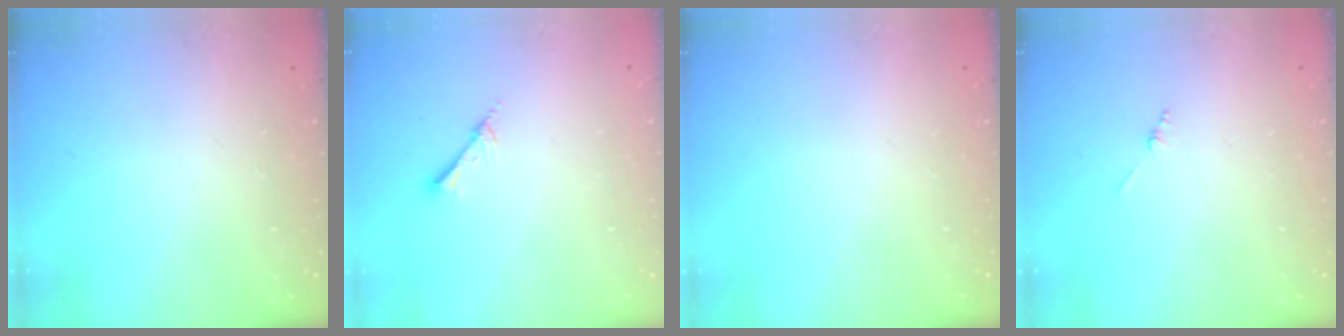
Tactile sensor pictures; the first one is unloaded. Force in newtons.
{"total": 2.0, "press": 2.0, "slide": 0.2}
{"total": 0.0}
{"total": 0.8, "press": 0.8, "slide": 0.2}